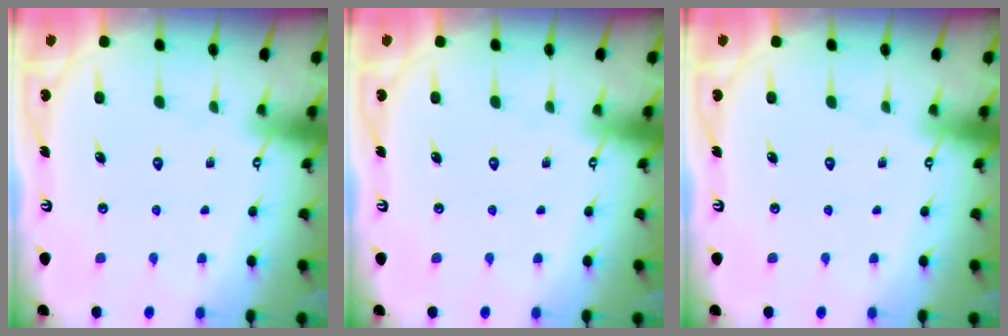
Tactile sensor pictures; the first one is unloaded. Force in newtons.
{"total": 0.0}
{"total": 0.0}